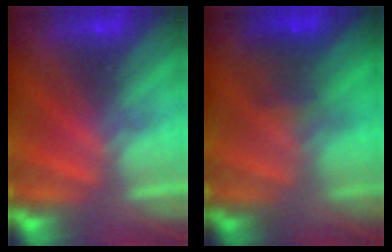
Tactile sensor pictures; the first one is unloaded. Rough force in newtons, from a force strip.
{"total": 4.9}